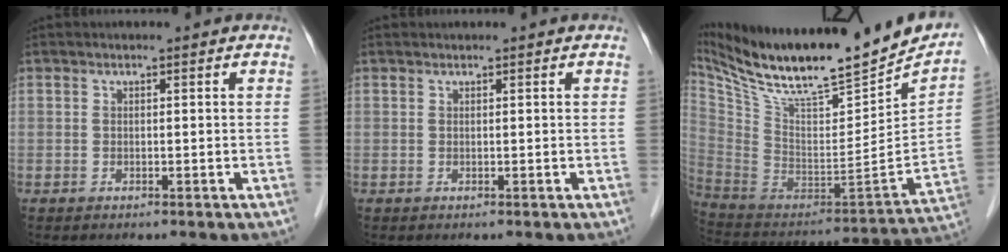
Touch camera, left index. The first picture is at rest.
{"total": 0.0}
{"total": 28.3, "force": [24.1, 4.8, 14.1], "torque": [-0.247, -0.034, 0.378]}